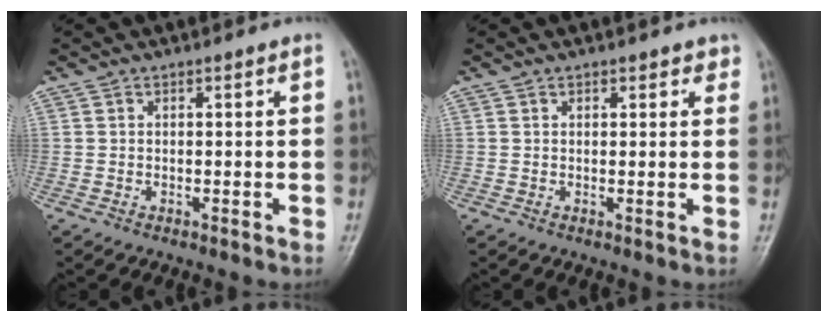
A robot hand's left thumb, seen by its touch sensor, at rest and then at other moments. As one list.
[{"total": 1.9, "force": [1.3, 1.2, 0.7], "torque": [0.012, -0.004, 0.011]}]